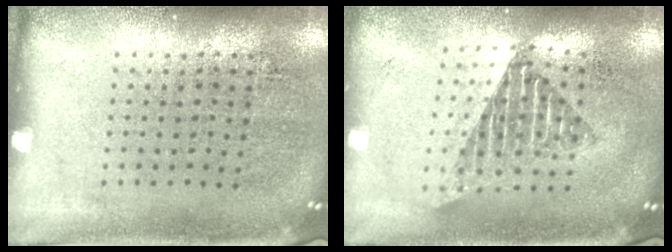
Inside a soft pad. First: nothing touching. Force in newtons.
{"total": 1.7, "press": 1.3, "slide": 1.0}